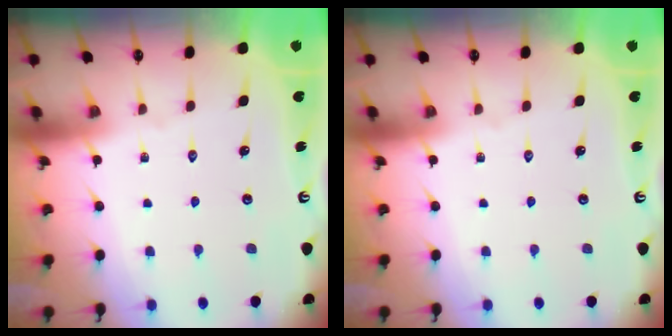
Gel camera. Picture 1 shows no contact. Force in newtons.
{"total": 0.0}